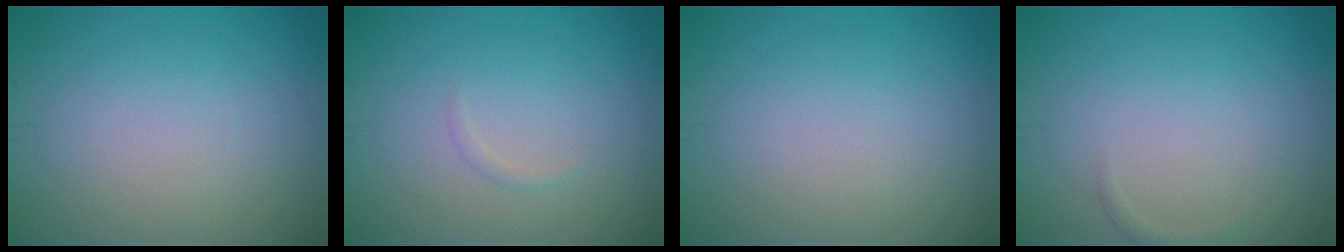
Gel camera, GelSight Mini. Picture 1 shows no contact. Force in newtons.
{"total": 0.6, "press": 0.6, "slide": 0.0}
{"total": 0.0}
{"total": 0.7, "press": 0.7, "slide": 0.0}